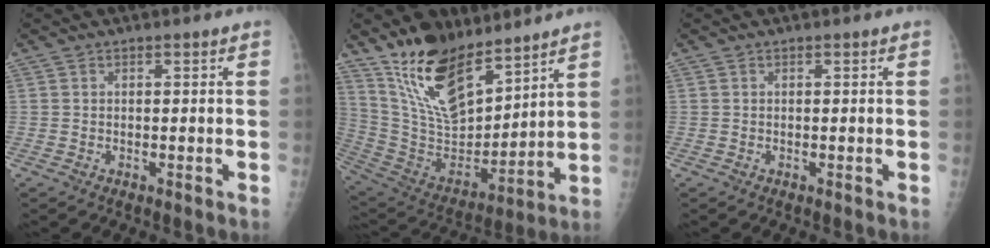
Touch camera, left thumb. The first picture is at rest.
{"total": 18.4, "force": [13.1, 7.8, 10.2], "torque": [-0.143, -0.078, 0.258]}
{"total": 0.0}